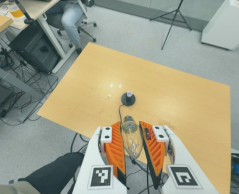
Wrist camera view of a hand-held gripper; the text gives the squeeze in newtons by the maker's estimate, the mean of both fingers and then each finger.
{"total": 19.2, "left": 20.8, "right": 17.7}